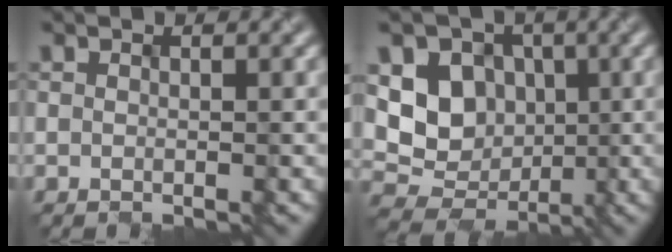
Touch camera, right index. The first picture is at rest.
{"total": 9.4, "force": [1.2, 7.8, 5.1], "torque": [-0.088, 0.018, 0.003]}